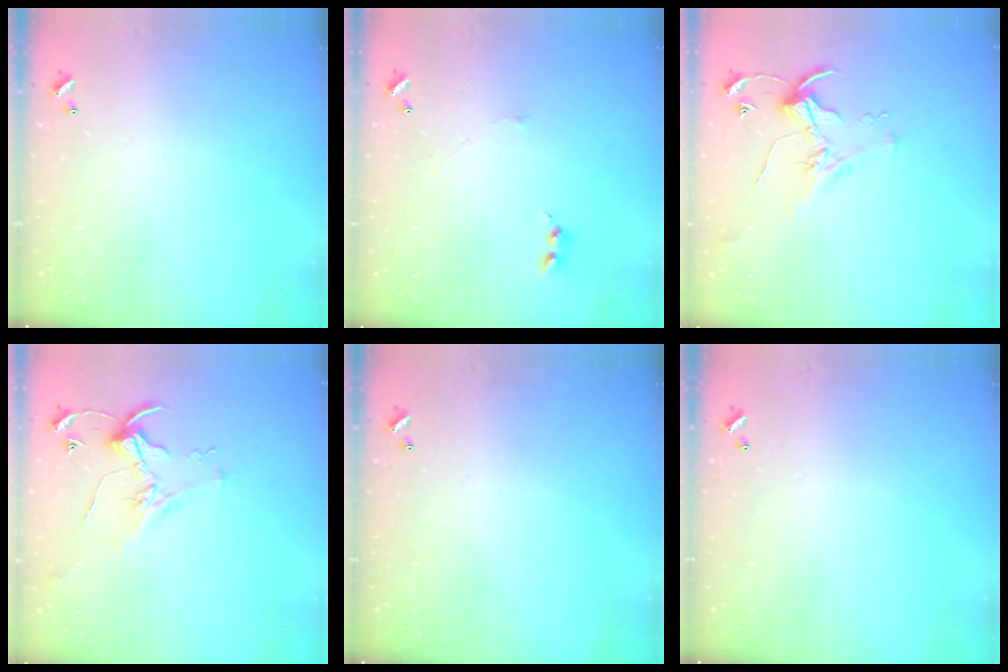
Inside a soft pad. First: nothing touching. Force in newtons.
{"total": 1.1, "press": 0.9, "slide": 0.6}
{"total": 2.1, "press": 2.1, "slide": 0.1}
{"total": 2.1, "press": 2.1, "slide": 0.1}
{"total": 0.0}
{"total": 0.0}